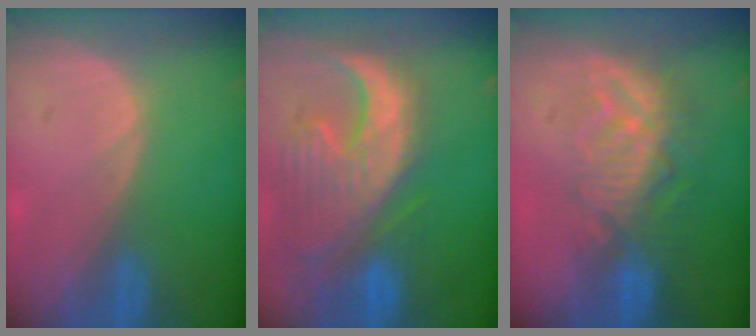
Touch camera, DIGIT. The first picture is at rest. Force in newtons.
{"total": 13.3, "press": 11.3, "slide": 7.0}
{"total": 9.3, "press": 8.1, "slide": 4.5}